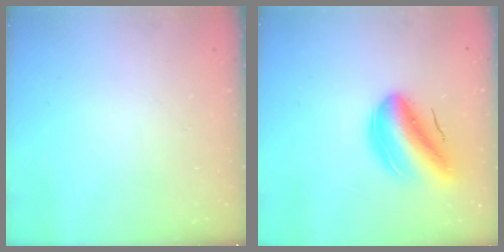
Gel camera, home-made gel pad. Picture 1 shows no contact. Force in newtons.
{"total": 14.0, "press": 13.5, "slide": 3.9}